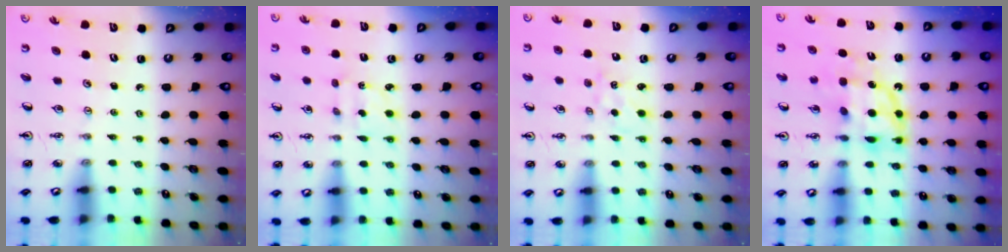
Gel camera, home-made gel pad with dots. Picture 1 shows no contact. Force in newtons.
{"total": 2.1, "press": 2.1, "slide": 0.6}
{"total": 2.3, "press": 2.3, "slide": 0.4}
{"total": 11.3, "press": 11.3, "slide": 1.4}